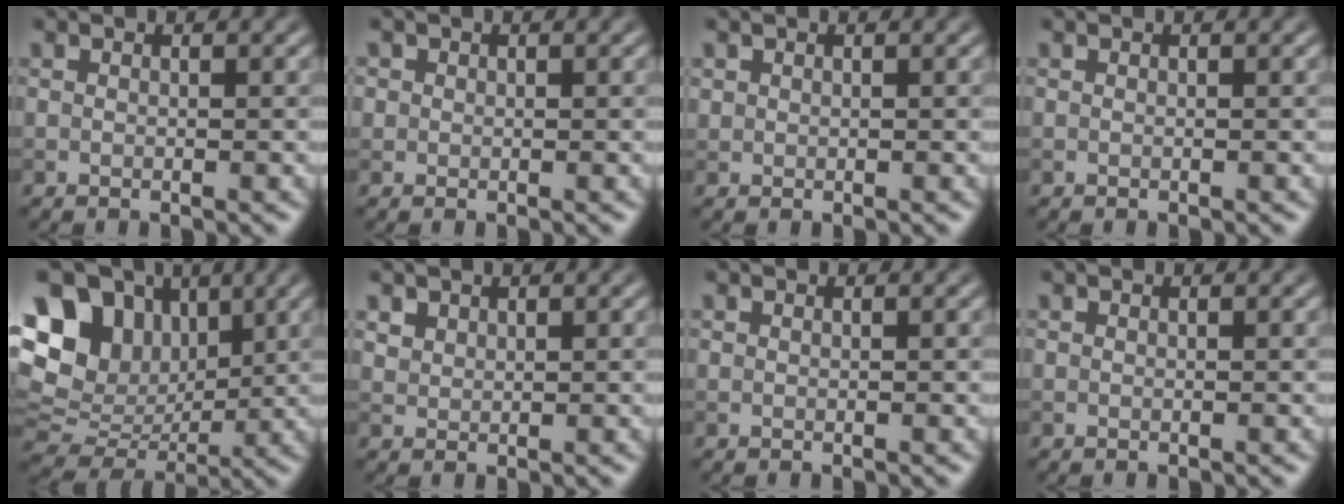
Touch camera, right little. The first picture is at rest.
{"total": 0.9, "force": [0.2, 0.8, 0.1], "torque": [0.007, -0.003, 0.001]}
{"total": 0.6, "force": [0.3, 0.5, 0.0], "torque": [0.005, -0.003, 0.009]}
{"total": 0.0}
{"total": 15.2, "force": [4.9, 11.9, 8.2], "torque": [-0.185, 0.038, 0.088]}
{"total": 1.3, "force": [0.9, 0.8, 0.2], "torque": [-0.007, -0.004, 0.024]}
{"total": 0.0}
{"total": 0.0}